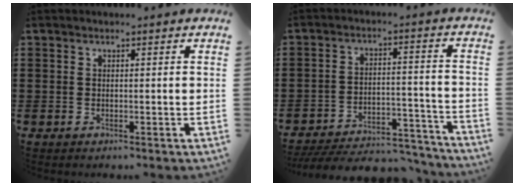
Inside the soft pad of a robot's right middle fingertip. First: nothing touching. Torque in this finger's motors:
{"motor_torque": [1.11, -1.03, 0.24, 0.19]}